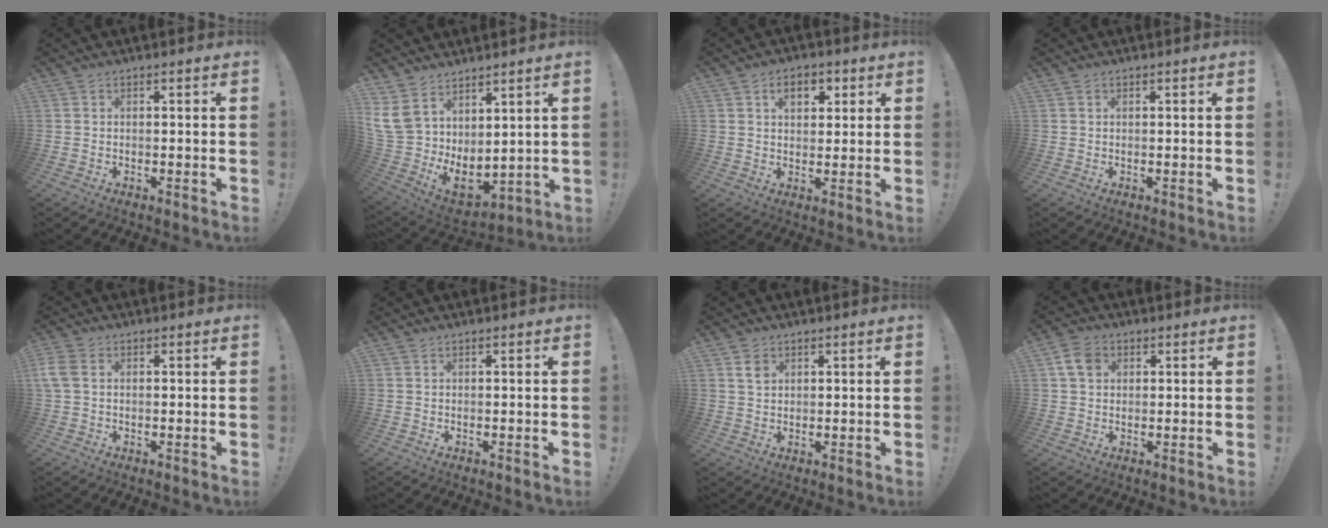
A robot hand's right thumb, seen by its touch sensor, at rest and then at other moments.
{"total": 9.9, "force": [2.7, 7.1, 6.3], "torque": [-0.125, -0.054, 0.055]}
{"total": 6.8, "force": [2.7, 4.6, 4.1], "torque": [-0.047, -0.002, 0.043]}
{"total": 0.0}
{"total": 4.1, "force": [0.8, 2.9, 2.8], "torque": [-0.064, 0.004, 0.016]}
{"total": 0.0}
{"total": 3.6, "force": [1.9, 2.6, 1.7], "torque": [-0.013, -0.008, 0.034]}
{"total": 6.2, "force": [2.1, 4.7, 3.5], "torque": [-0.062, 0.008, 0.043]}